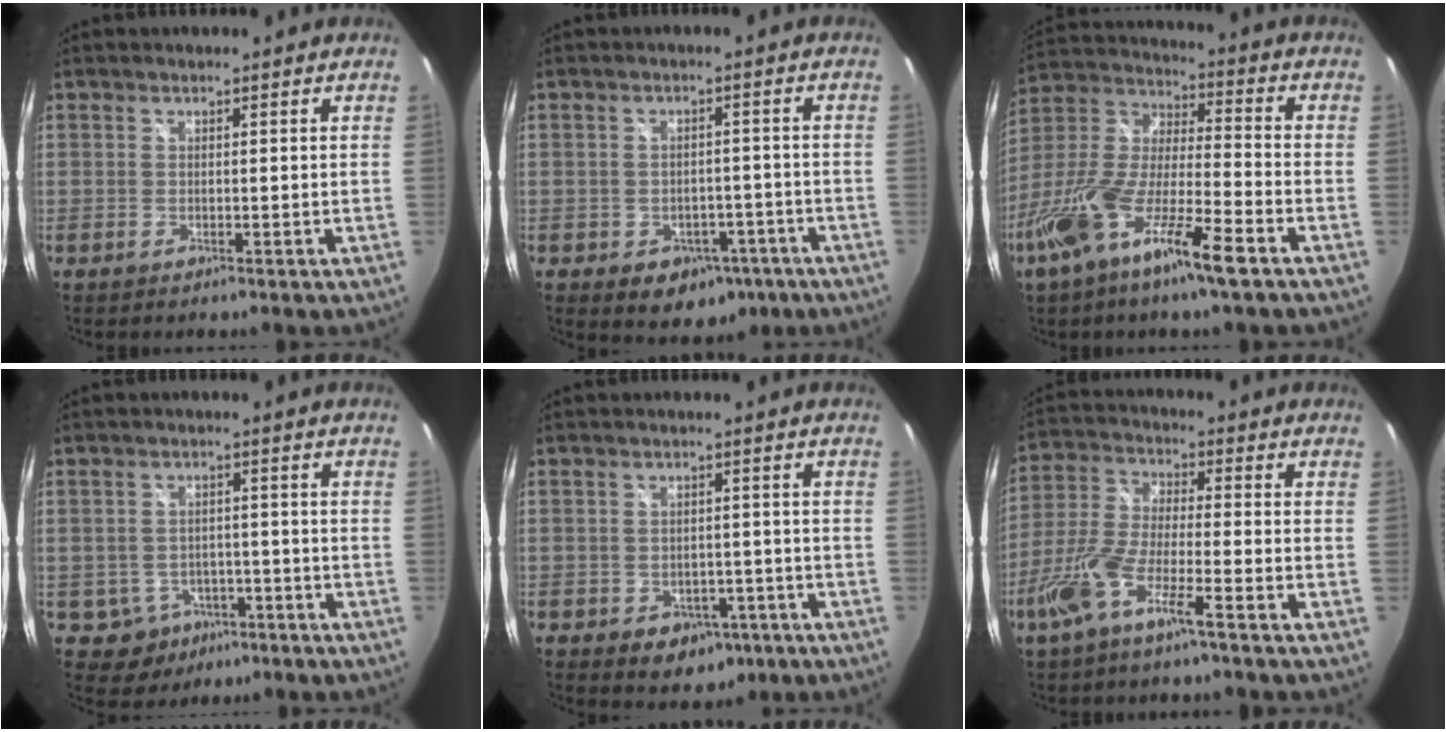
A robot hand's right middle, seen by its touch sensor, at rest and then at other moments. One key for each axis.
{"total": 9.0, "fx": -4.7, "fy": 6.6, "fz": 3.9, "tx": -0.070, "ty": 0.011, "tz": -0.039}
{"total": 17.9, "fx": -10.1, "fy": 2.8, "fz": 14.5, "tx": -0.289, "ty": -0.029, "tz": -0.196}
{"total": 6.7, "fx": -3.5, "fy": 5.5, "fz": 1.6, "tx": -0.042, "ty": 0.013, "tz": -0.032}
{"total": 7.3, "fx": -3.6, "fy": 5.5, "fz": 3.2, "tx": -0.063, "ty": 0.004, "tz": -0.030}
{"total": 10.5, "fx": -6.0, "fy": 1.4, "fz": 8.4, "tx": -0.186, "ty": -0.009, "tz": -0.119}